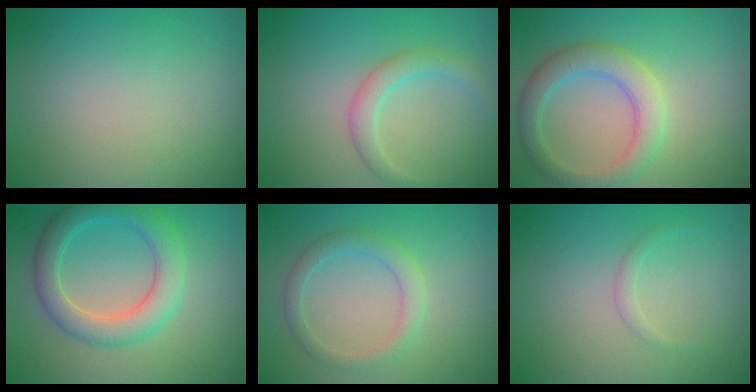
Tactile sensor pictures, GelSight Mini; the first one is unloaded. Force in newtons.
{"total": 2.1, "press": 2.1, "slide": 0.0}
{"total": 3.9, "press": 3.8, "slide": 0.5}
{"total": 4.8, "press": 4.8, "slide": 0.1}
{"total": 2.3, "press": 2.2, "slide": 0.1}
{"total": 0.7, "press": 0.7, "slide": 0.0}